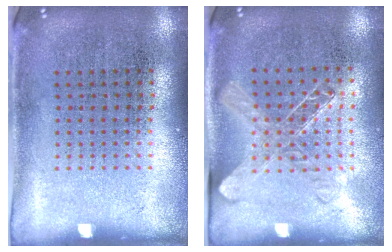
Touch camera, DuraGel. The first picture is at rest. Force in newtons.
{"total": 1.4, "press": 1.3, "slide": 0.6}